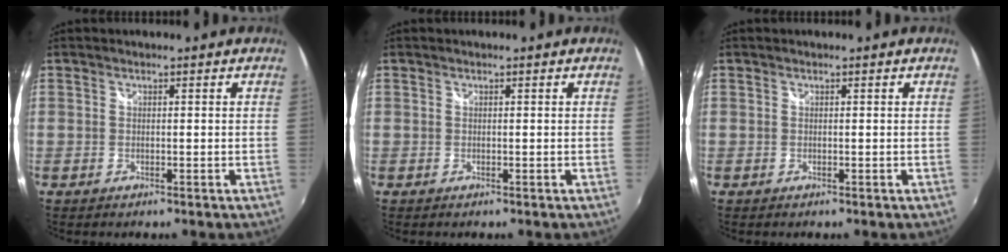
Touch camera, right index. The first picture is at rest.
{"total": 0.0}
{"total": 0.0}